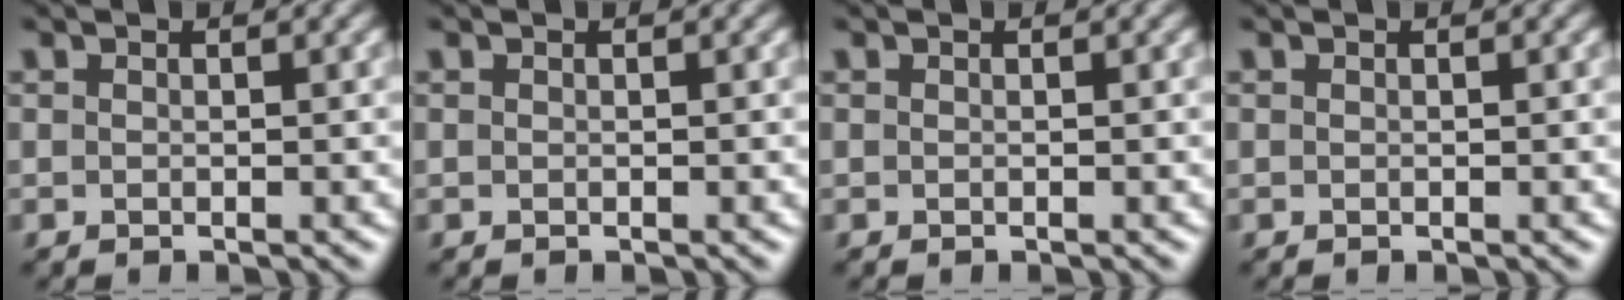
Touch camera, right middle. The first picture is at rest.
{"total": 0.0}
{"total": 0.0}
{"total": 0.0}